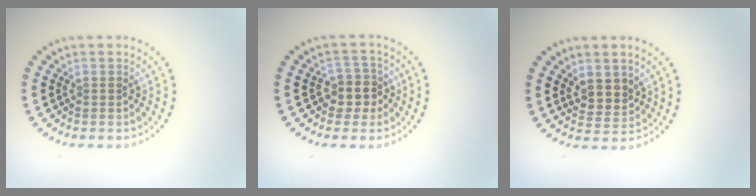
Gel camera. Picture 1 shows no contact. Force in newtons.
{"total": 2.6, "press": 2.3, "slide": 1.3}
{"total": 2.4, "press": 2.3, "slide": 1.0}